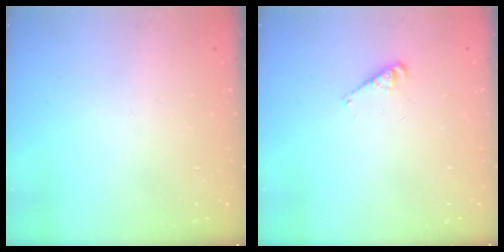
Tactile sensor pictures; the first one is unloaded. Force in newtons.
{"total": 2.7, "press": 2.7, "slide": 0.4}